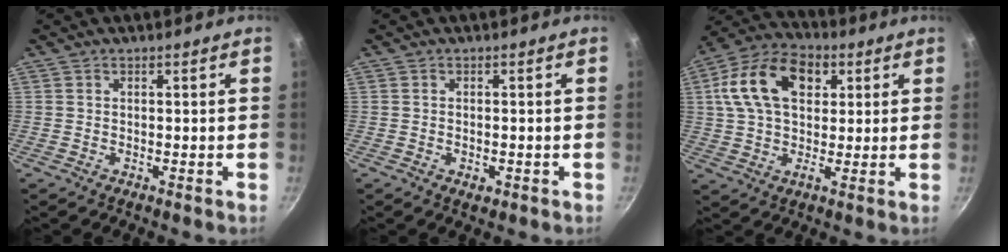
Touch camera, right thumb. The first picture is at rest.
{"total": 1.7, "force": [-0.8, 1.0, 1.2], "torque": [-0.018, -0.002, -0.010]}
{"total": 16.1, "force": [4.6, 10.5, 11.3], "torque": [-0.184, 0.013, 0.061]}